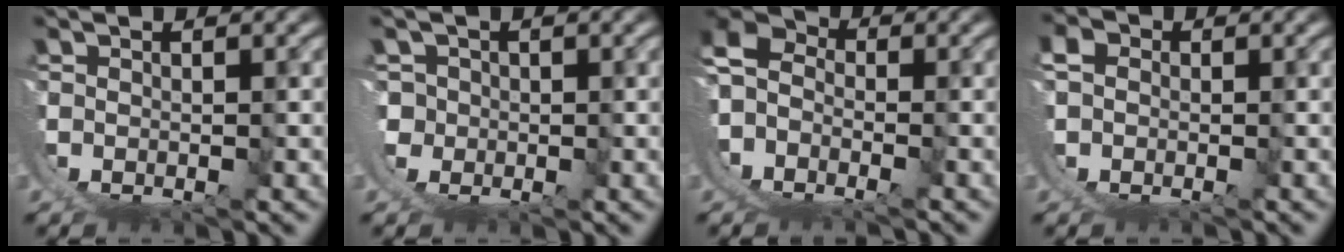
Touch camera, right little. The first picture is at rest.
{"total": 7.0, "force": [-0.6, 6.7, 2.0], "torque": [-0.068, -0.022, -0.013]}
{"total": 11.1, "force": [0.6, 9.7, 5.3], "torque": [-0.114, -0.001, -0.011]}
{"total": 3.3, "force": [-0.4, 3.1, 0.8], "torque": [-0.024, -0.001, -0.019]}